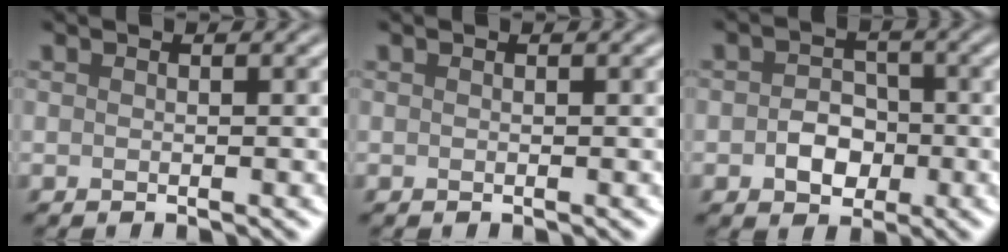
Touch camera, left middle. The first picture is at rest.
{"total": 0.0}
{"total": 3.3, "force": [-0.9, 2.6, 1.8], "torque": [-0.025, -0.001, -0.019]}